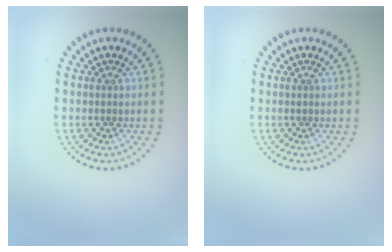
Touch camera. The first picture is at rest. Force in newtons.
{"total": 0.0}